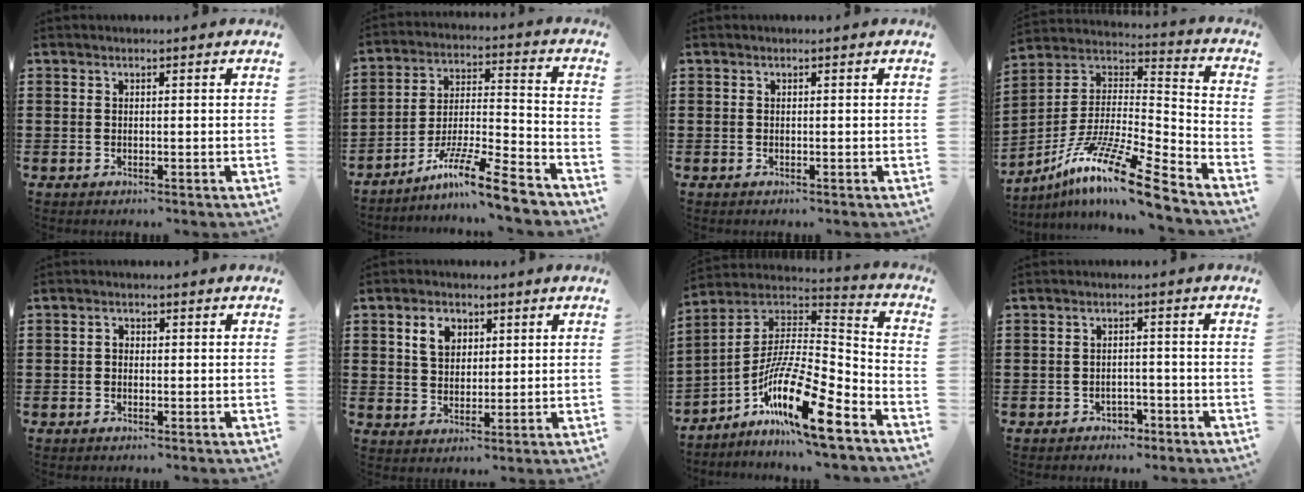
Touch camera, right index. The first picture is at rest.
{"total": 12.0, "force": [-9.4, 0.9, 7.5], "torque": [-0.118, 0.015, -0.177]}
{"total": 0.0}
{"total": 14.2, "force": [-10.4, 1.1, 9.6], "torque": [-0.178, 0.017, -0.198]}
{"total": 1.0, "force": [-0.3, 0.7, 0.6], "torque": [-0.013, 0.001, -0.006]}
{"total": 4.8, "force": [1.9, 3.5, 2.8], "torque": [-0.059, 0.011, 0.031]}
{"total": 15.3, "force": [-9.1, 2.5, 12.1], "torque": [-0.234, -0.001, -0.170]}
{"total": 1.9, "force": [-1.8, 0.8, 0.2], "torque": [-0.011, -0.001, -0.038]}